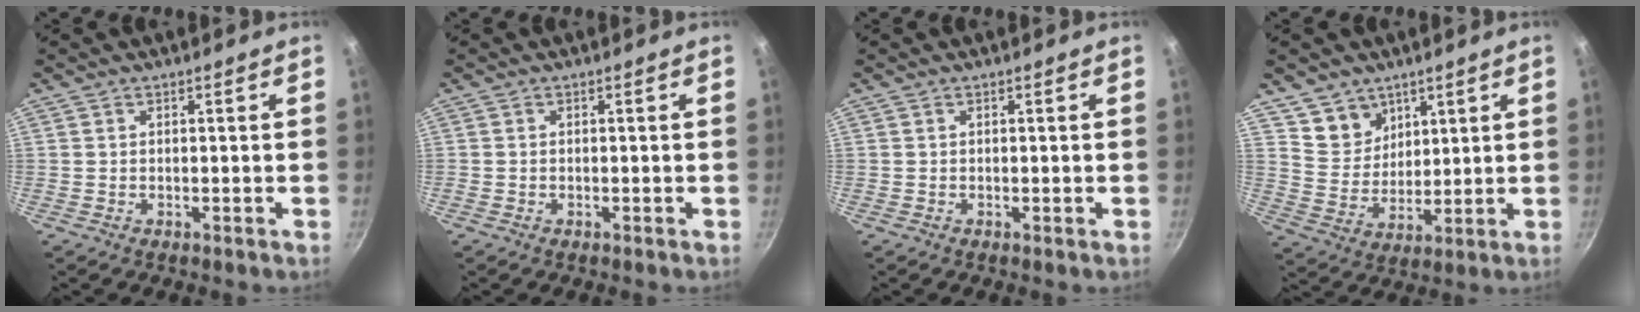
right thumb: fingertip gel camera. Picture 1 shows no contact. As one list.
[{"total": 0.0}, {"total": 0.0}, {"total": 7.9, "force": [5.1, 5.8, 1.7], "torque": [0.002, -0.027, 0.103]}]